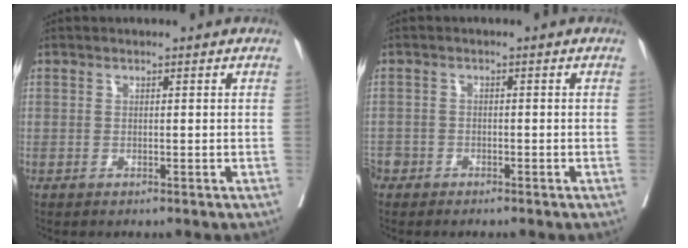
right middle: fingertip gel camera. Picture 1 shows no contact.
{"total": 3.1, "force": [-2.4, 1.9, 0.5], "torque": [-0.009, 0.001, -0.049]}